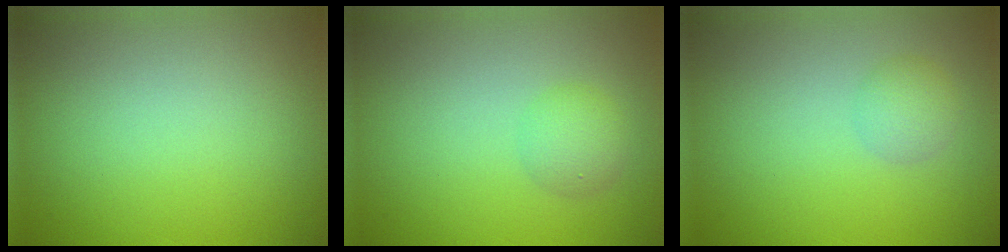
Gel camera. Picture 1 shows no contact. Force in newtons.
{"total": 1.9, "press": 1.9, "slide": 0.0}
{"total": 1.6, "press": 1.6, "slide": 0.1}